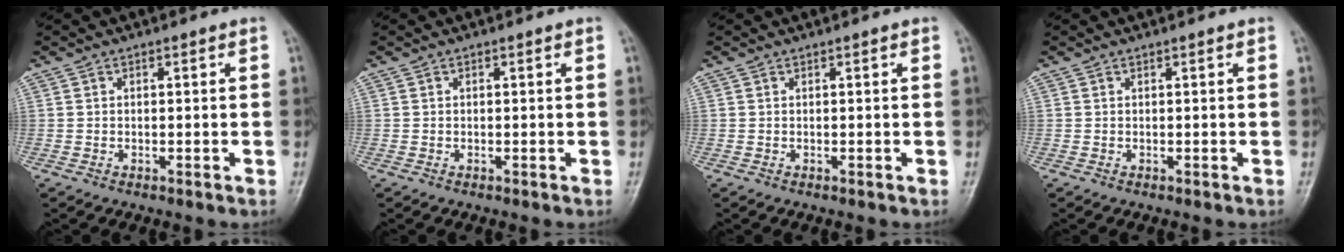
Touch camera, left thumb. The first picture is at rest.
{"total": 0.0}
{"total": 0.0}
{"total": 0.0}